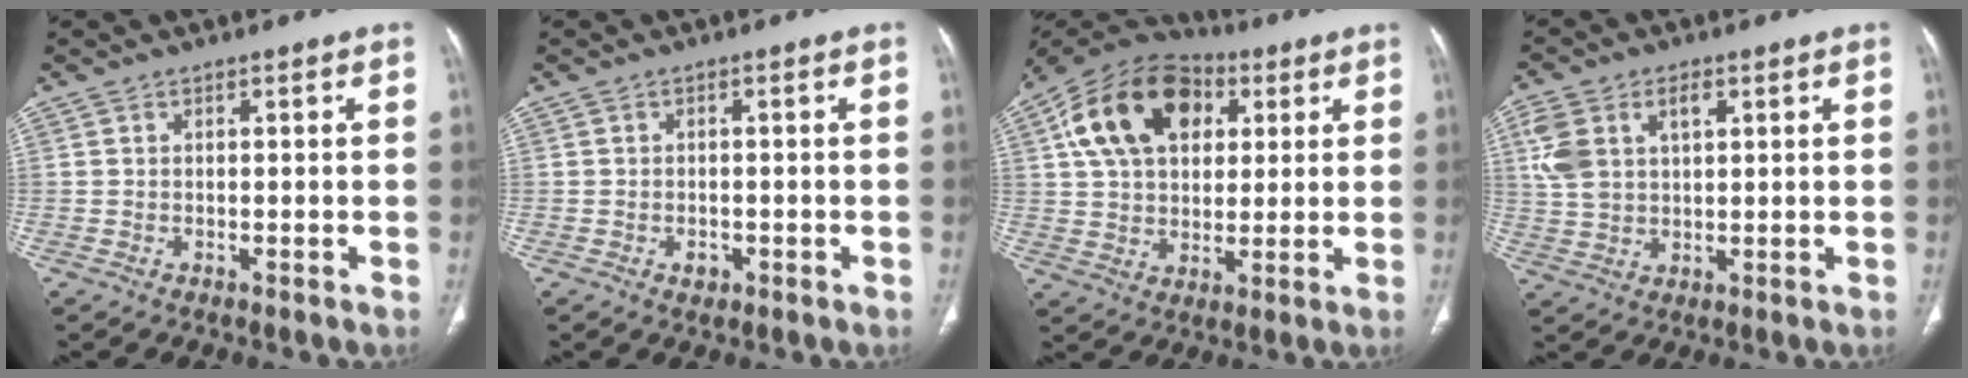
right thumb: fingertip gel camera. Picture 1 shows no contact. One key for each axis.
{"total": 1.9, "fx": -0.8, "fy": 1.4, "fz": 1.0, "tx": -0.009, "ty": 0.003, "tz": -0.007}
{"total": 19.5, "fx": 6.4, "fy": 13.0, "fz": 13.0, "tx": -0.216, "ty": 0.009, "tz": 0.100}
{"total": 10.0, "fx": 3.4, "fy": 5.9, "fz": 7.4, "tx": -0.157, "ty": 0.007, "tz": 0.071}